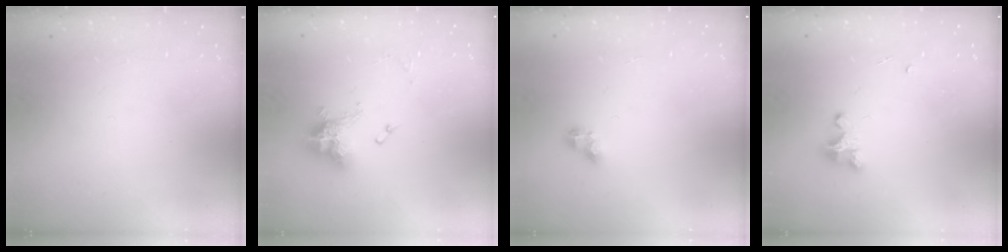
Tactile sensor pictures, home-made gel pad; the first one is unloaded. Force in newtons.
{"total": 11.4, "press": 11.4, "slide": 0.9}
{"total": 6.1, "press": 6.1, "slide": 0.7}
{"total": 3.4, "press": 3.4, "slide": 0.4}